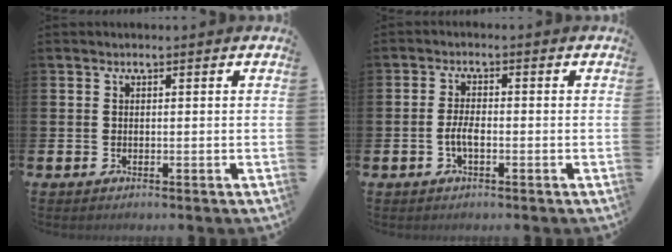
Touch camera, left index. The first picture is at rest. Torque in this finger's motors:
{"motor_torque": [0.69, 0.25, 0.07, 0.08]}